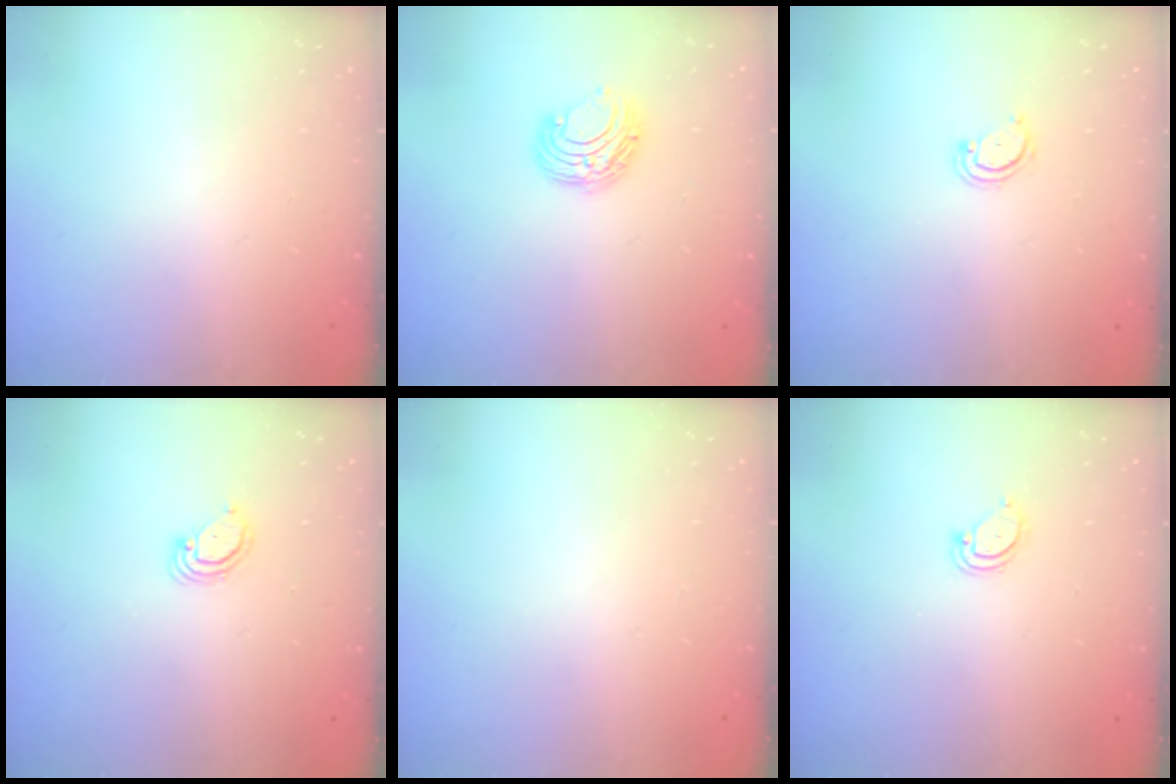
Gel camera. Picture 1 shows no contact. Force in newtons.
{"total": 7.6, "press": 7.6, "slide": 0.6}
{"total": 2.6, "press": 2.6, "slide": 0.3}
{"total": 2.9, "press": 2.9, "slide": 0.3}
{"total": 0.0}
{"total": 3.8, "press": 3.8, "slide": 0.4}